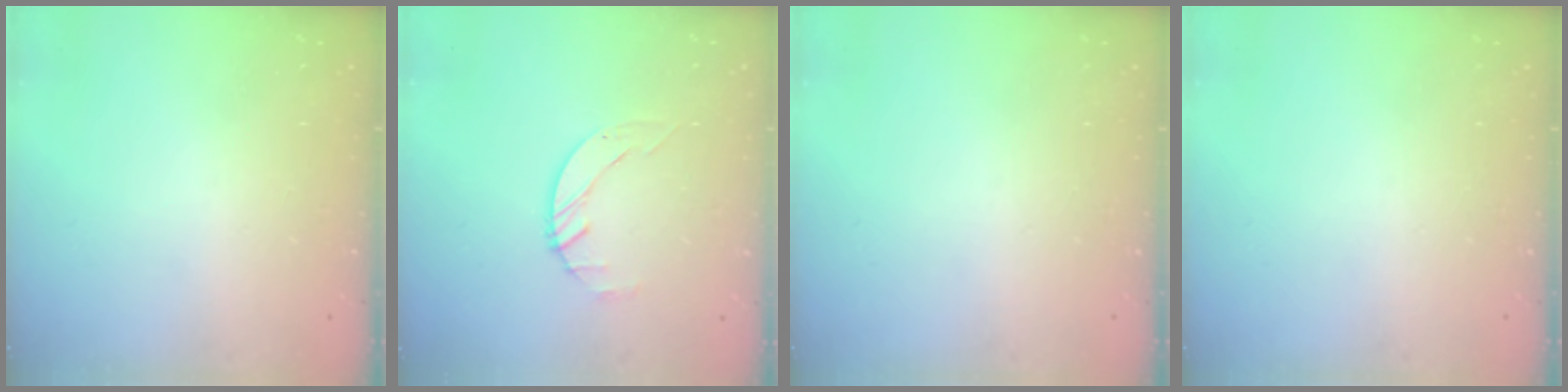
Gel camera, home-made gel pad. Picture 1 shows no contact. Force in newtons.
{"total": 1.4, "press": 1.4, "slide": 0.2}
{"total": 0.0}
{"total": 0.0}